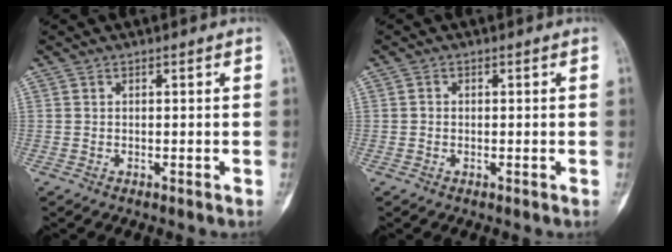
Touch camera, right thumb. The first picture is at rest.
{"total": 0.6, "force": [-0.1, 0.6, 0.2], "torque": [0.002, 0.001, -0.003]}